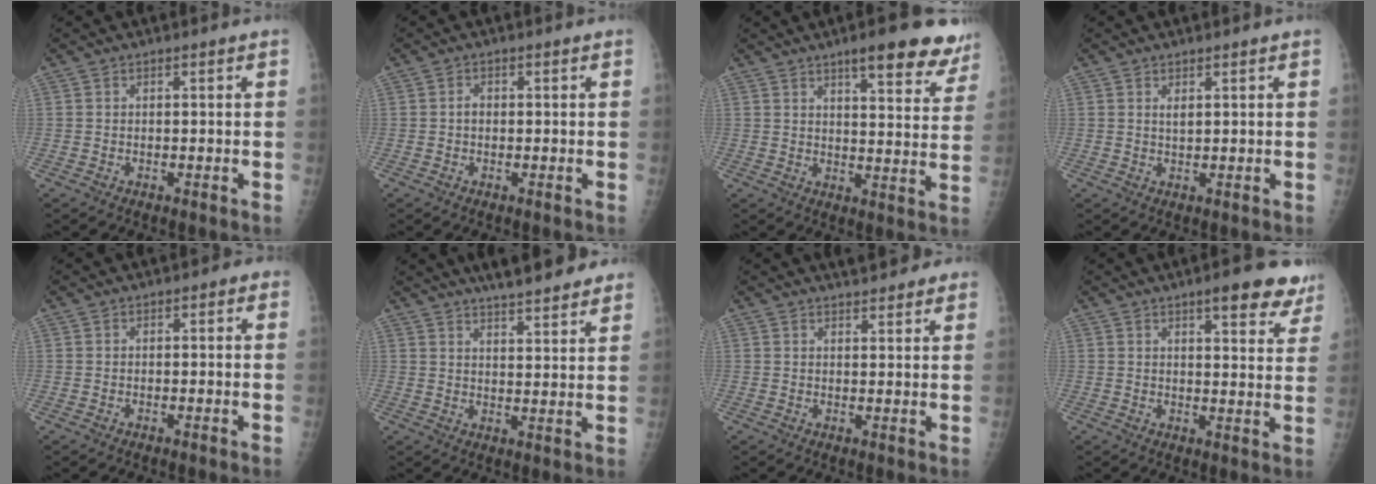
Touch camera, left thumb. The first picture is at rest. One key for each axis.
{"total": 1.3, "fx": -0.1, "fy": 1.0, "fz": 0.8, "tx": -0.007, "ty": 0.004, "tz": -0.005}
{"total": 14.5, "fx": 10.5, "fy": 3.9, "fz": 9.2, "tx": -0.077, "ty": -0.051, "tz": 0.124}
{"total": 1.4, "fx": 0.8, "fy": 0.4, "fz": 1.0, "tx": -0.017, "ty": -0.006, "tz": 0.016}
{"total": 1.2, "fx": 0.3, "fy": 0.8, "fz": 0.9, "tx": 0.000, "ty": 0.004, "tz": -0.006}
{"total": 14.2, "fx": 11.7, "fy": 3.1, "fz": 7.4, "tx": -0.083, "ty": -0.037, "tz": 0.155}
{"total": 8.2, "fx": 6.8, "fy": 2.7, "fz": 3.8, "tx": -0.029, "ty": -0.014, "tz": 0.081}
{"total": 10.7, "fx": 7.5, "fy": 3.1, "fz": 6.9, "tx": -0.053, "ty": -0.035, "tz": 0.086}